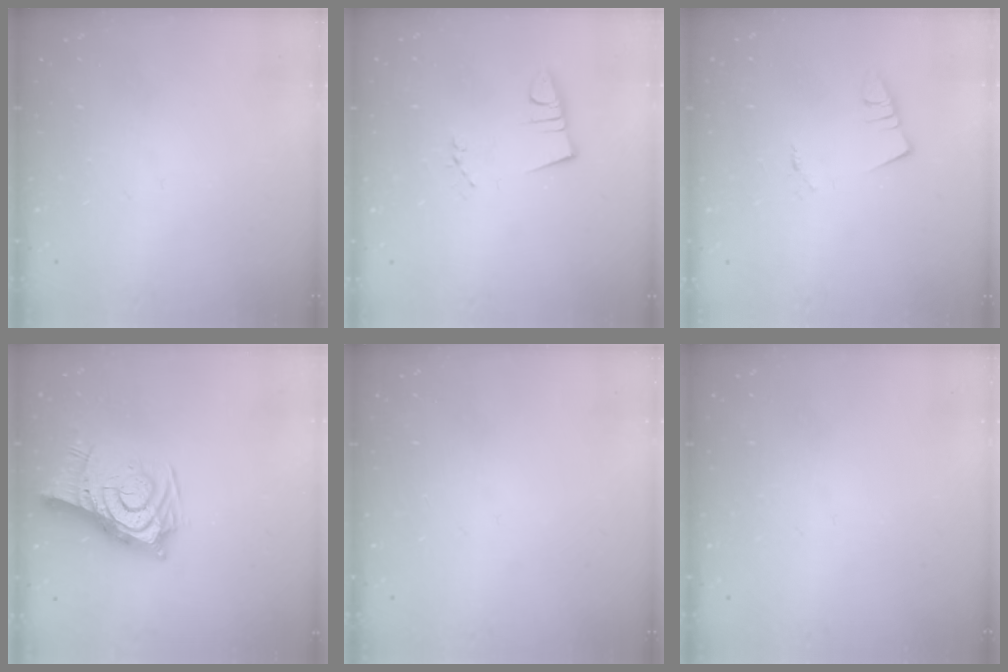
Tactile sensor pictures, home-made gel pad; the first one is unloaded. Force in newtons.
{"total": 2.9, "press": 1.4, "slide": 2.5}
{"total": 1.3, "press": 1.3, "slide": 0.1}
{"total": 12.7, "press": 12.1, "slide": 3.9}
{"total": 0.0}
{"total": 0.0}